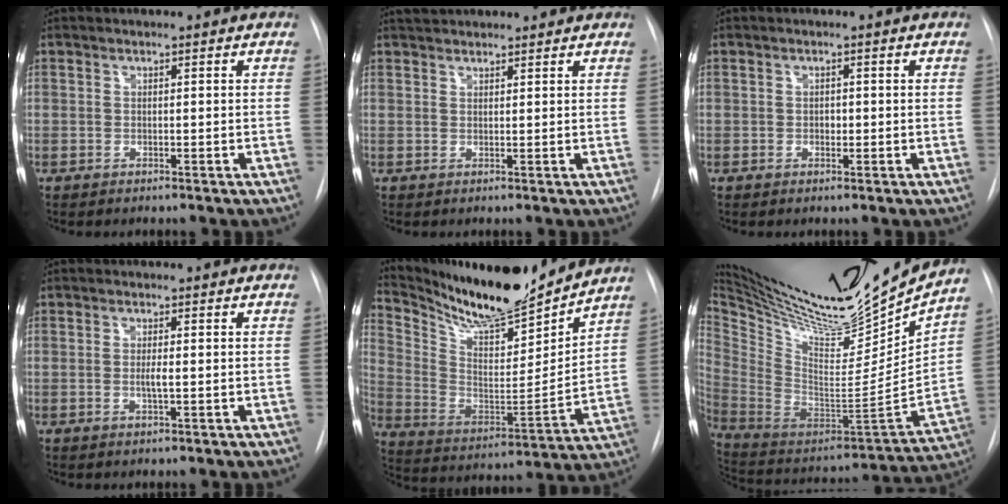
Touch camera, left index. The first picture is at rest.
{"total": 4.8, "force": [4.5, 1.1, 1.3], "torque": [-0.019, 0.035, 0.067]}
{"total": 1.1, "force": [-0.9, 0.5, 0.4], "torque": [-0.005, -0.004, -0.014]}
{"total": 1.6, "force": [-0.9, 0.1, 1.3], "torque": [-0.027, -0.009, -0.012]}
{"total": 19.0, "force": [17.2, 2.9, 7.5], "torque": [-0.147, -0.032, 0.290]}
{"total": 28.1, "force": [24.9, 3.8, 12.4], "torque": [-0.221, -0.079, 0.391]}